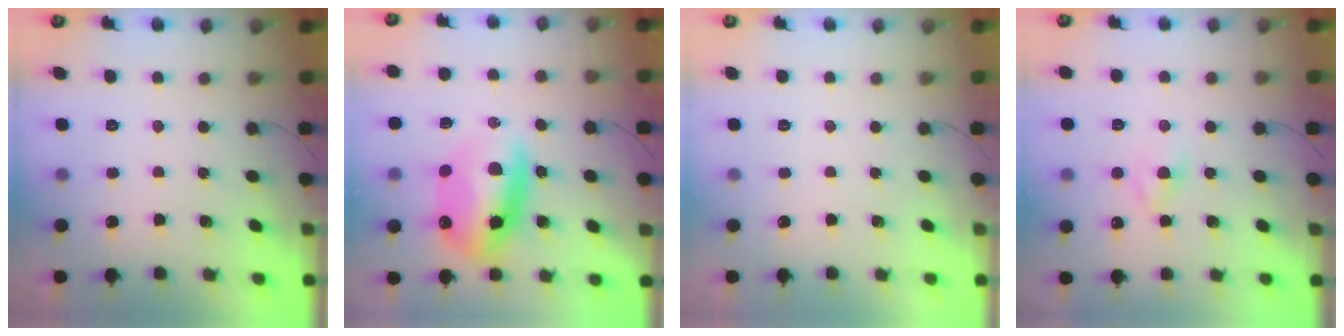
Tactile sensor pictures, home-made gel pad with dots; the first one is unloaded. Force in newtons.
{"total": 13.4, "press": 13.1, "slide": 2.9}
{"total": 0.0}
{"total": 2.8, "press": 2.6, "slide": 1.2}